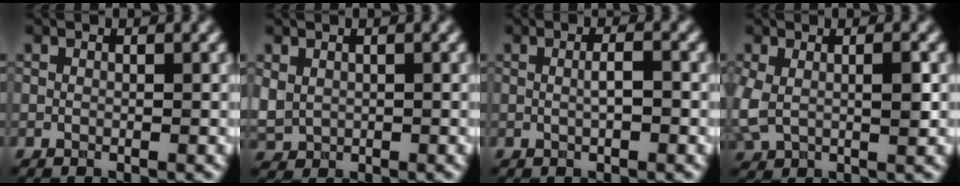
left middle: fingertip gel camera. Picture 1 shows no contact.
{"total": 1.7, "force": [0.5, 1.5, 0.8], "torque": [-0.026, -0.001, 0.017]}
{"total": 1.7, "force": [0.0, 0.4, 1.7], "torque": [-0.020, -0.005, -0.001]}
{"total": 3.8, "force": [0.0, 2.0, 3.2], "torque": [-0.083, -0.006, 0.005]}